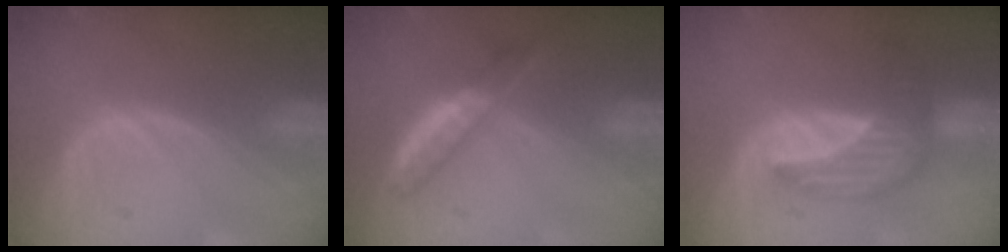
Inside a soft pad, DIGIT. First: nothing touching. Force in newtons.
{"total": 5.1, "press": 4.6, "slide": 2.2}
{"total": 7.3, "press": 6.6, "slide": 3.2}